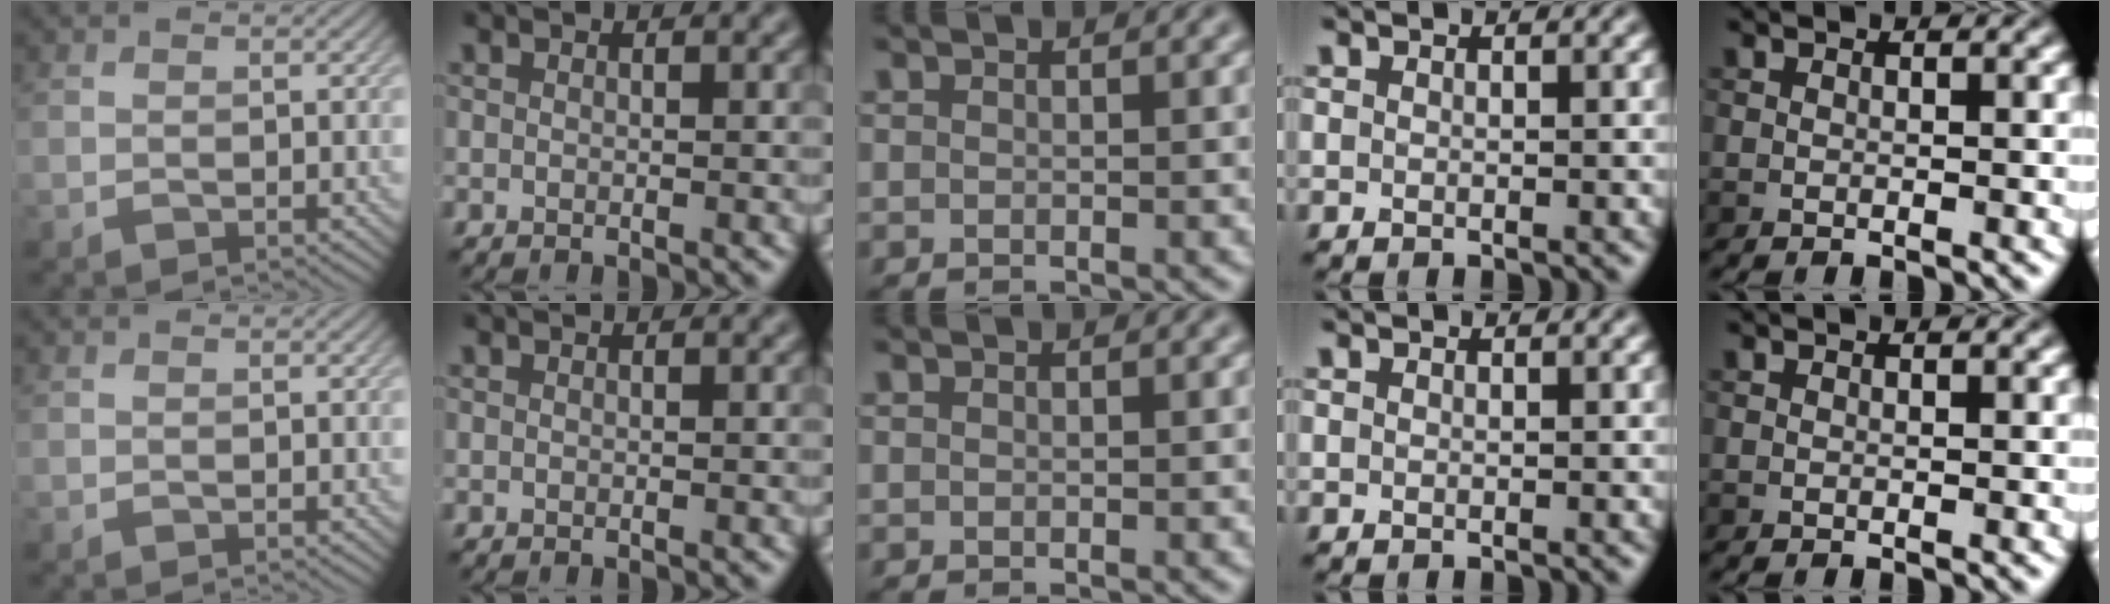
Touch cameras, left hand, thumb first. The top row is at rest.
{}